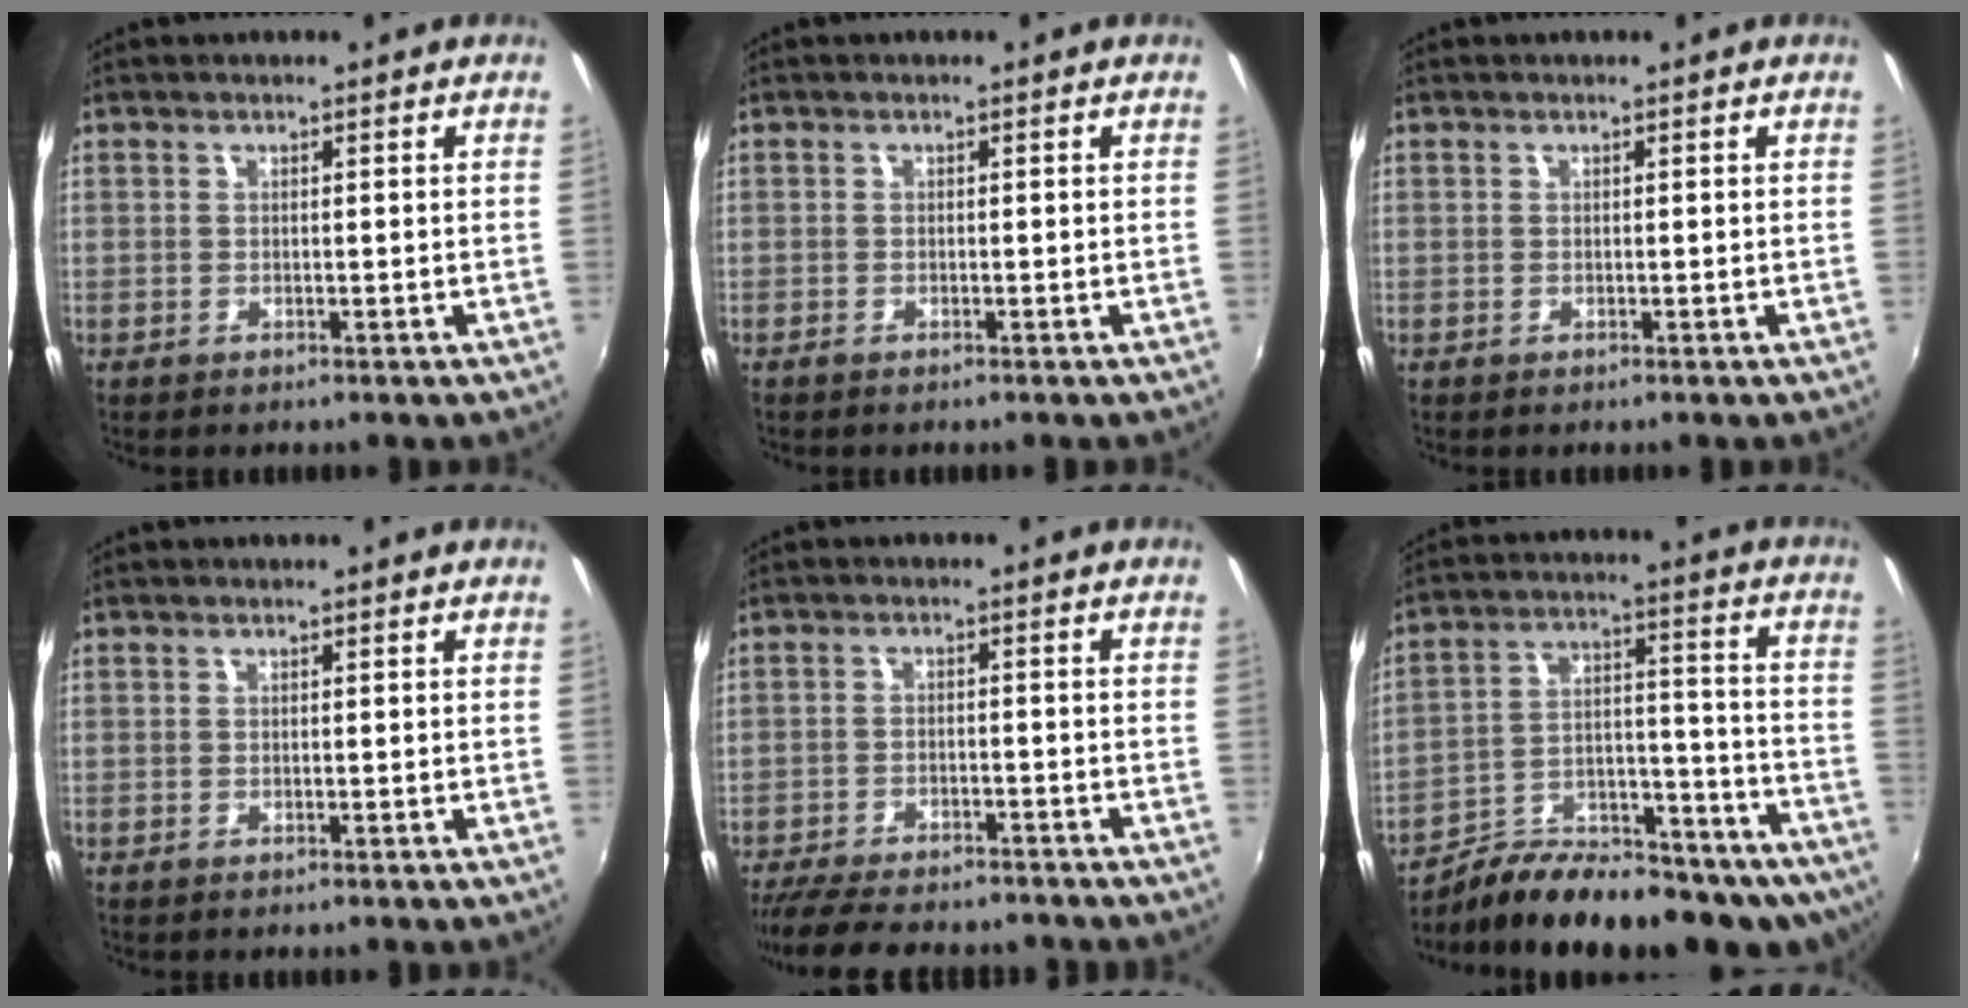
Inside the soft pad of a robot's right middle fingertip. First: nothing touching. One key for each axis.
{"total": 0.7, "fx": -0.6, "fy": 0.1, "fz": 0.2, "tx": -0.005, "ty": -0.004, "tz": -0.014}
{"total": 0.0}
{"total": 0.0}
{"total": 13.4, "fx": -11.6, "fy": 3.4, "fz": 6.0, "tx": -0.131, "ty": -0.029, "tz": -0.176}
{"total": 22.9, "fx": -17.1, "fy": 8.3, "fz": 12.8, "tx": -0.190, "ty": -0.003, "tz": -0.242}